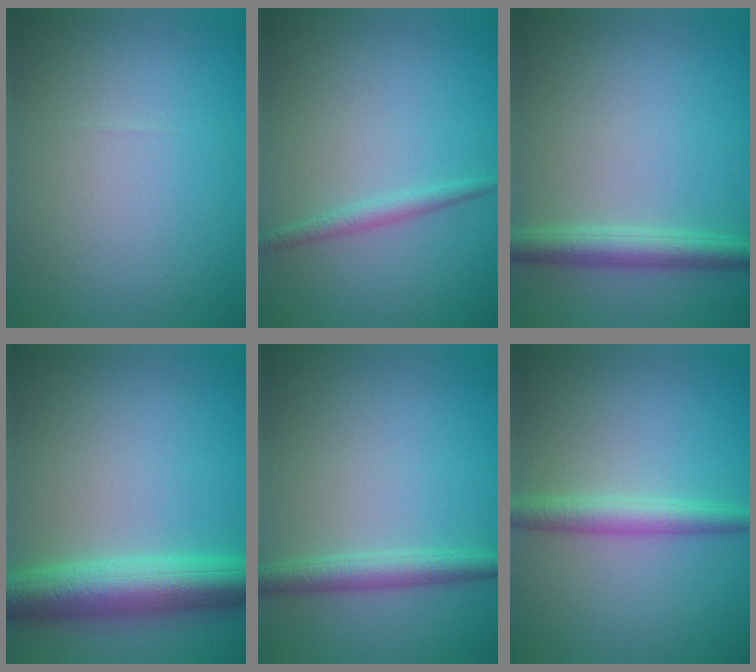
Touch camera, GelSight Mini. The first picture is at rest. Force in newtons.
{"total": 1.4, "press": 1.4, "slide": 0.1}
{"total": 3.2, "press": 3.2, "slide": 0.2}
{"total": 7.0, "press": 7.0, "slide": 0.1}
{"total": 2.6, "press": 2.6, "slide": 0.0}
{"total": 2.9, "press": 2.9, "slide": 0.1}